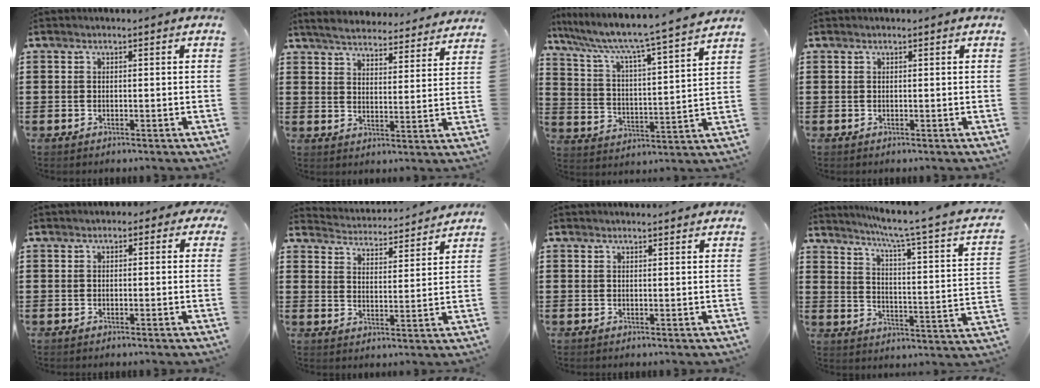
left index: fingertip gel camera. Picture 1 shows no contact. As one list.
[{"total": 4.5, "force": [4.5, 0.0, 0.5], "torque": [-0.033, -0.031, 0.075]}, {"total": 5.3, "force": [4.6, -0.6, 2.6], "torque": [-0.075, -0.051, 0.062]}, {"total": 0.0}, {"total": 1.0, "force": [-0.1, 0.8, 0.5], "torque": [-0.015, 0.007, -0.004]}, {"total": 3.7, "force": [3.7, -0.1, -0.2], "torque": [-0.020, -0.033, 0.059]}, {"total": 1.3, "force": [1.2, 0.0, 0.3], "torque": [-0.008, 0.000, 0.025]}, {"total": 4.9, "force": [3.4, -1.0, 3.4], "torque": [-0.080, -0.042, 0.043]}]